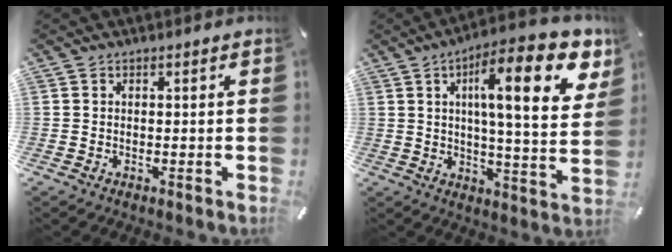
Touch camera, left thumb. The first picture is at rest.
{"total": 20.3, "force": [8.4, 5.6, 17.6], "torque": [-0.266, -0.032, 0.117]}